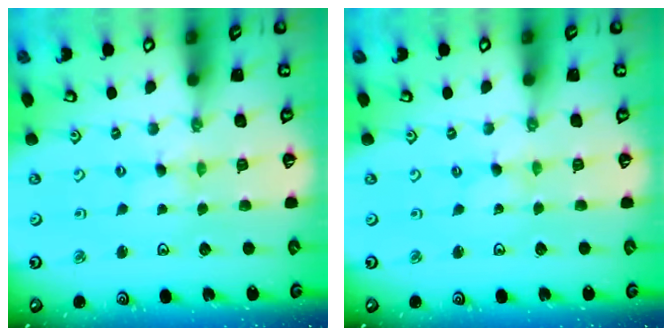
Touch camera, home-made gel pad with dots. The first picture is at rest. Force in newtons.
{"total": 0.0}